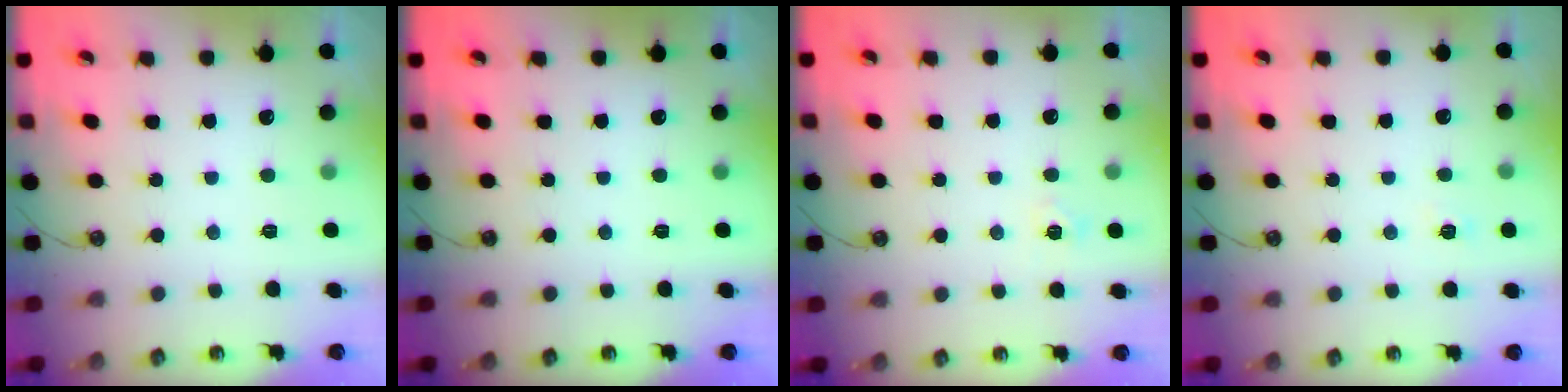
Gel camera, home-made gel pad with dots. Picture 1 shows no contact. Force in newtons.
{"total": 0.0}
{"total": 4.3, "press": 4.3, "slide": 0.4}
{"total": 2.3, "press": 2.3, "slide": 0.3}